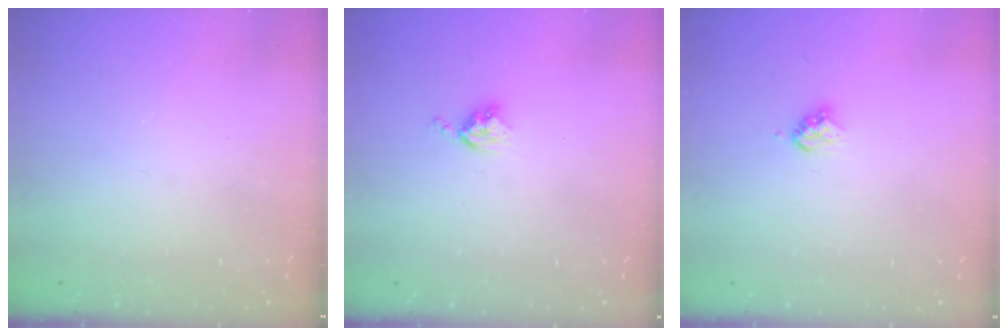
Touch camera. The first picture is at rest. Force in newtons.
{"total": 3.5, "press": 3.5, "slide": 0.4}
{"total": 3.6, "press": 3.6, "slide": 0.4}